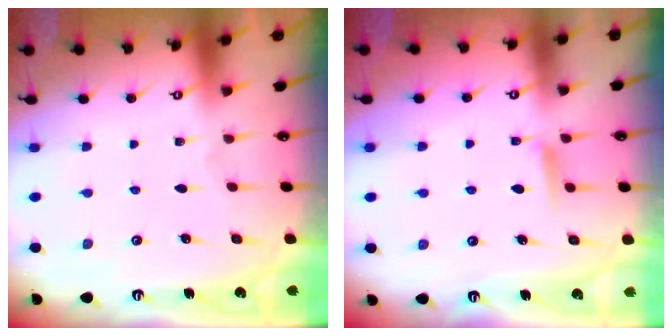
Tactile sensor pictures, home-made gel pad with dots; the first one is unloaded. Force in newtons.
{"total": 6.2, "press": 6.2, "slide": 0.7}